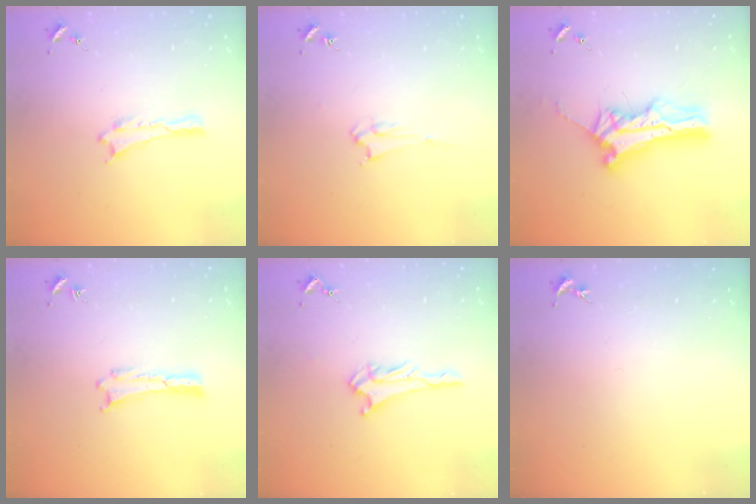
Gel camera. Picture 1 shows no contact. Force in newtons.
{"total": 1.6, "press": 1.6, "slide": 0.2}
{"total": 10.1, "press": 10.1, "slide": 1.0}
{"total": 0.0}
{"total": 2.6, "press": 2.6, "slide": 0.3}
{"total": 0.0}